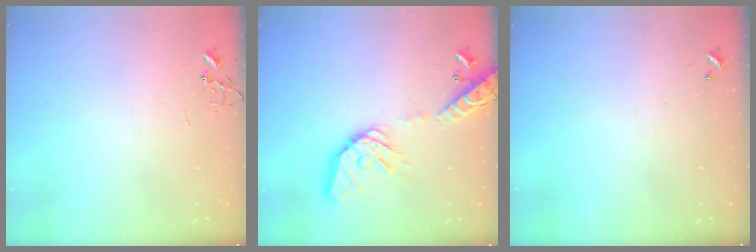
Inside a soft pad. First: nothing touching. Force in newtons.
{"total": 19.5, "press": 19.2, "slide": 3.3}
{"total": 0.0}